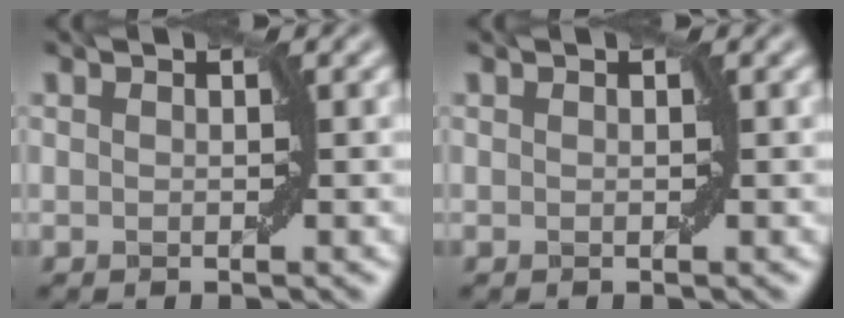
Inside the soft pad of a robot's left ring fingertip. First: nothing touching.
{"total": 0.0}